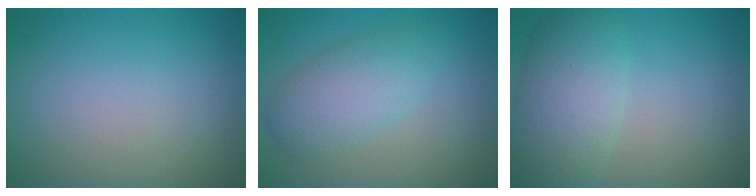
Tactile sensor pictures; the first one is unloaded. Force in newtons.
{"total": 4.3, "press": 4.3, "slide": 0.1}
{"total": 5.9, "press": 5.9, "slide": 0.1}